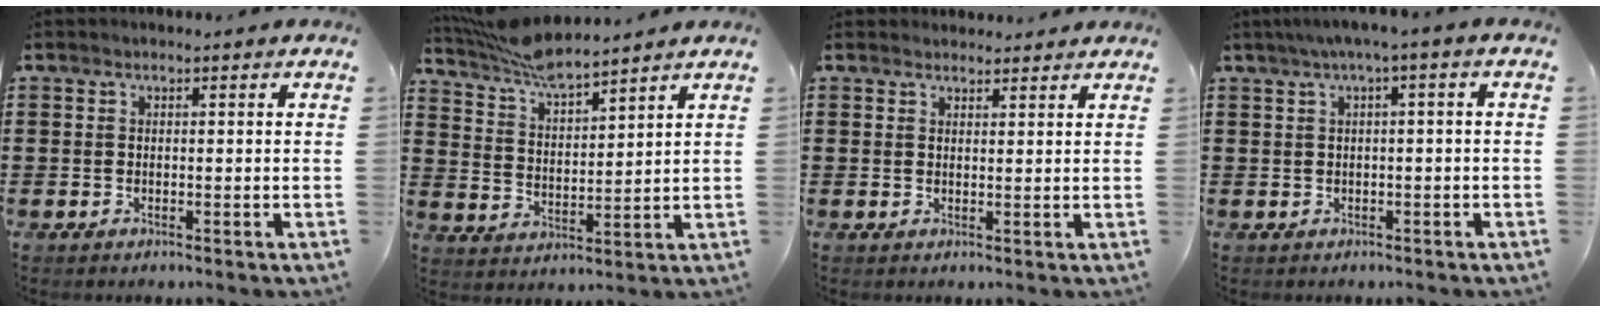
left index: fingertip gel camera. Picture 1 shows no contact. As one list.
[{"total": 7.3, "force": [6.6, 0.8, 3.0], "torque": [-0.080, -0.025, 0.120]}, {"total": 1.9, "force": [1.9, 0.5, 0.0], "torque": [-0.005, -0.001, 0.037]}, {"total": 2.1, "force": [-0.4, 0.0, 2.1], "torque": [-0.035, 0.000, -0.011]}]